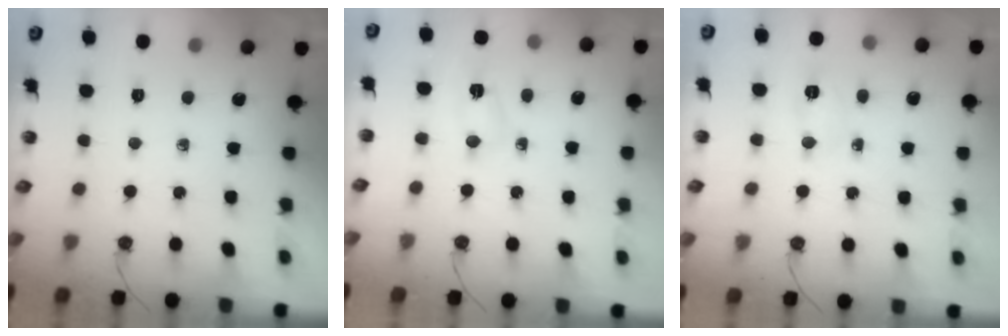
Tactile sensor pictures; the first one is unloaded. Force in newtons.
{"total": 2.2, "press": 2.1, "slide": 0.6}
{"total": 4.7, "press": 4.7, "slide": 0.7}